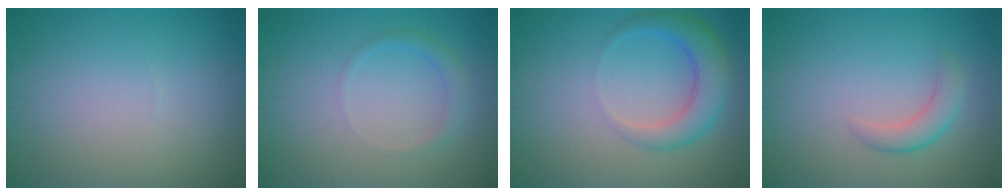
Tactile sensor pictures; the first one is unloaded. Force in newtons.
{"total": 1.4, "press": 1.4, "slide": 0.1}
{"total": 4.1, "press": 4.1, "slide": 0.2}
{"total": 2.1, "press": 2.1, "slide": 0.1}